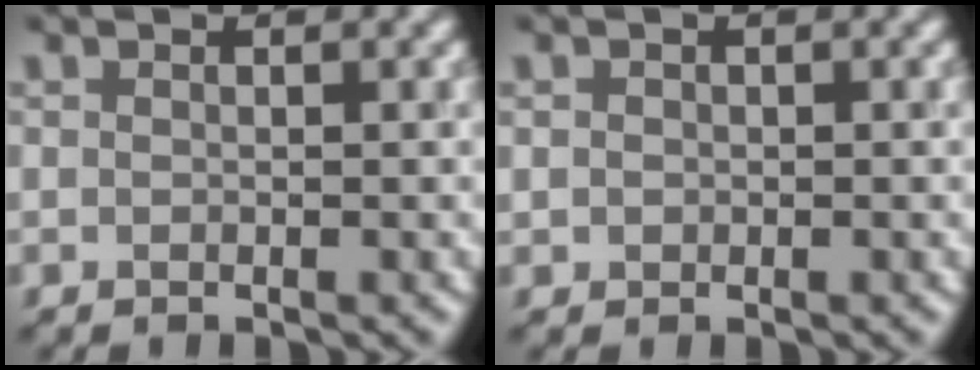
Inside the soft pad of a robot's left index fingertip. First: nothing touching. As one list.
[{"total": 0.7, "force": [0.1, 0.7, 0.2], "torque": [0.003, 0.001, 0.002]}]